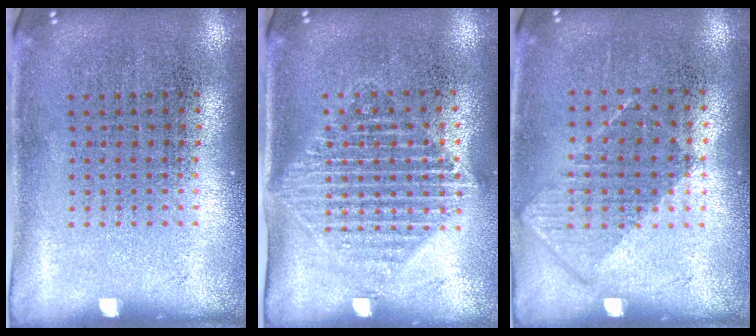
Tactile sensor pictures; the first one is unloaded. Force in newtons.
{"total": 1.5, "press": 1.3, "slide": 0.8}
{"total": 0.8, "press": 0.8, "slide": 0.3}